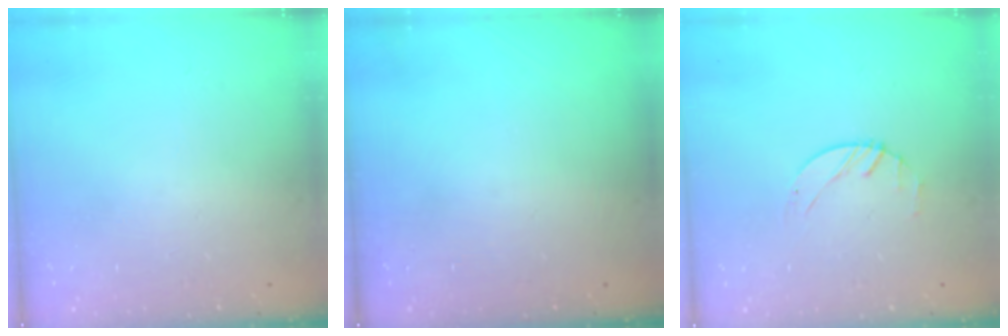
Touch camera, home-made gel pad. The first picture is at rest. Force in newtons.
{"total": 0.0}
{"total": 1.2, "press": 1.2, "slide": 0.2}